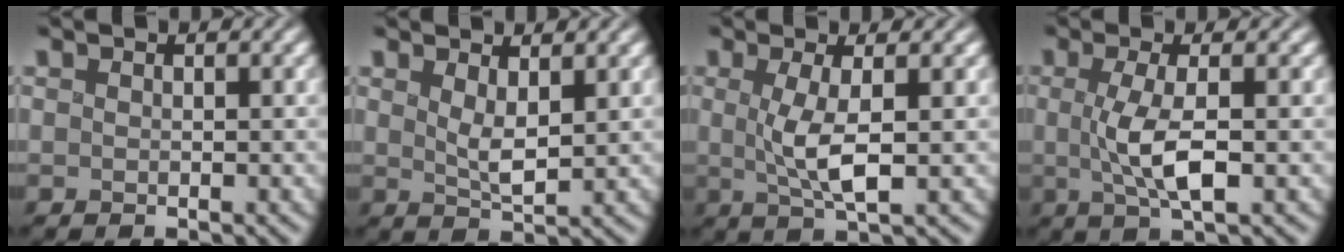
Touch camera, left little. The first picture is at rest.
{"total": 2.3, "force": [0.9, 0.8, 2.0], "torque": [-0.039, -0.009, 0.018]}
{"total": 3.5, "force": [-0.3, 0.8, 3.4], "torque": [-0.068, -0.002, -0.003]}
{"total": 3.7, "force": [-0.6, 0.8, 3.6], "torque": [-0.073, -0.001, -0.012]}